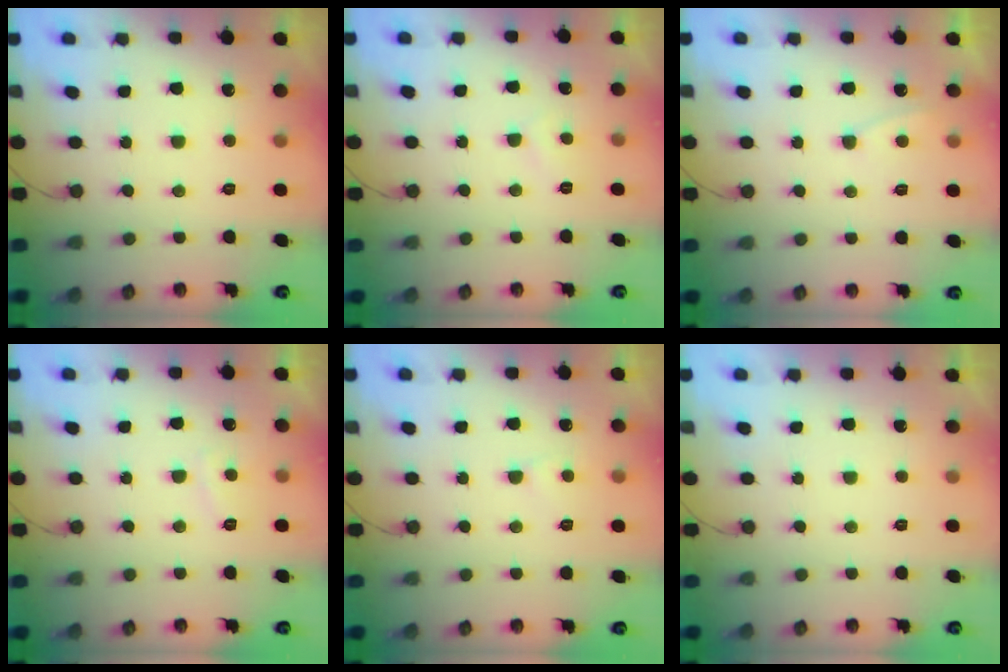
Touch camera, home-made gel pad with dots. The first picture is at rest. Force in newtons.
{"total": 3.1, "press": 3.0, "slide": 0.6}
{"total": 2.0, "press": 2.0, "slide": 0.3}
{"total": 3.1, "press": 2.9, "slide": 0.9}
{"total": 2.7, "press": 2.7, "slide": 0.2}
{"total": 2.2, "press": 2.2, "slide": 0.3}